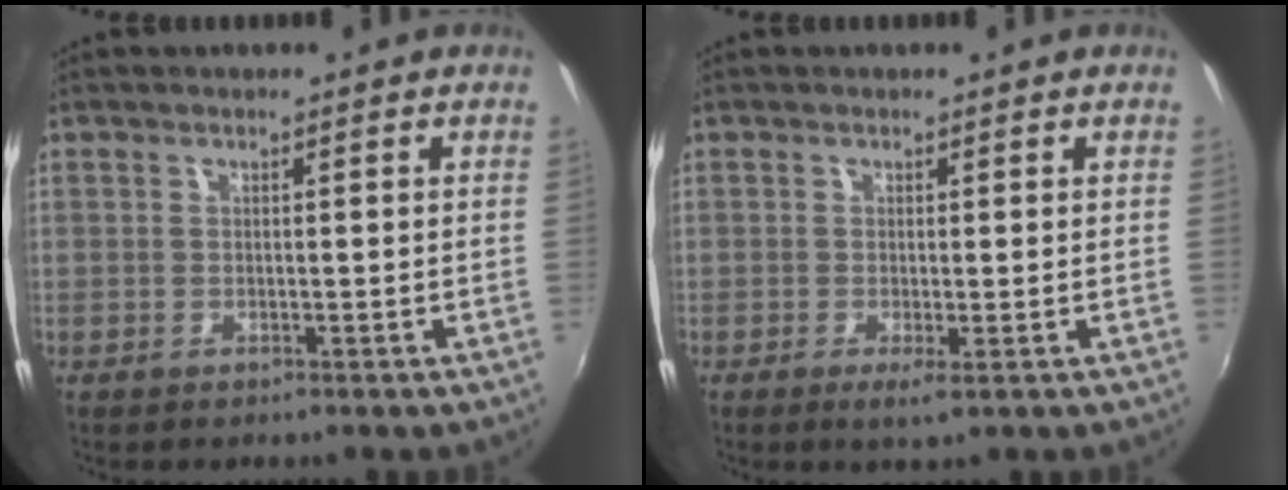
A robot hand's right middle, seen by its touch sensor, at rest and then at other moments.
{"total": 1.6, "force": [-0.4, -0.1, 1.6], "torque": [-0.033, -0.007, -0.006]}